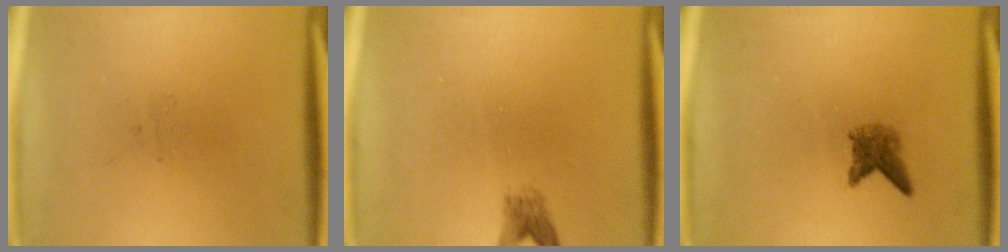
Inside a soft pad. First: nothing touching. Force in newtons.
{"total": 1.8}
{"total": 2.3}